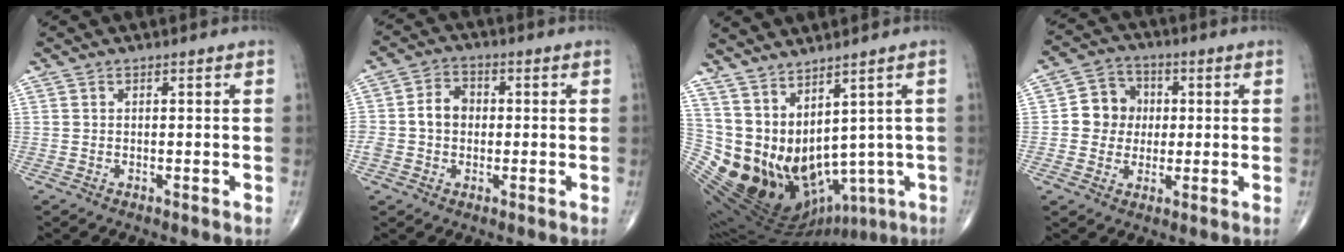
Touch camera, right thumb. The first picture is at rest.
{"total": 6.5, "force": [-0.2, 5.1, 3.9], "torque": [-0.062, 0.023, -0.010]}
{"total": 19.5, "force": [2.0, 11.9, 15.4], "torque": [-0.272, -0.027, 0.084]}
{"total": 8.2, "force": [0.3, 7.5, 3.2], "torque": [-0.014, 0.013, -0.006]}